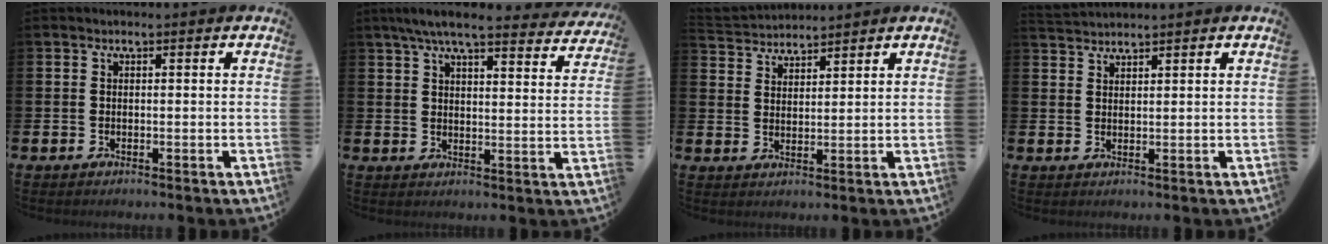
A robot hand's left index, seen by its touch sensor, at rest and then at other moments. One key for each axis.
{"total": 6.6, "fx": 6.0, "fy": 0.8, "fz": 2.7, "tx": -0.059, "ty": -0.031, "tz": 0.102}
{"total": 3.4, "fx": 3.2, "fy": 0.7, "fz": -0.5, "tx": -0.007, "ty": -0.017, "tz": 0.059}
{"total": 1.9, "fx": 1.8, "fy": 0.1, "fz": -0.2, "tx": -0.005, "ty": -0.003, "tz": 0.036}